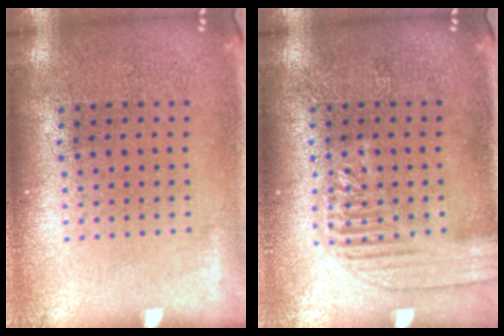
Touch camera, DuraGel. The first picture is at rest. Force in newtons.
{"total": 2.3, "press": 2.3, "slide": 0.4}